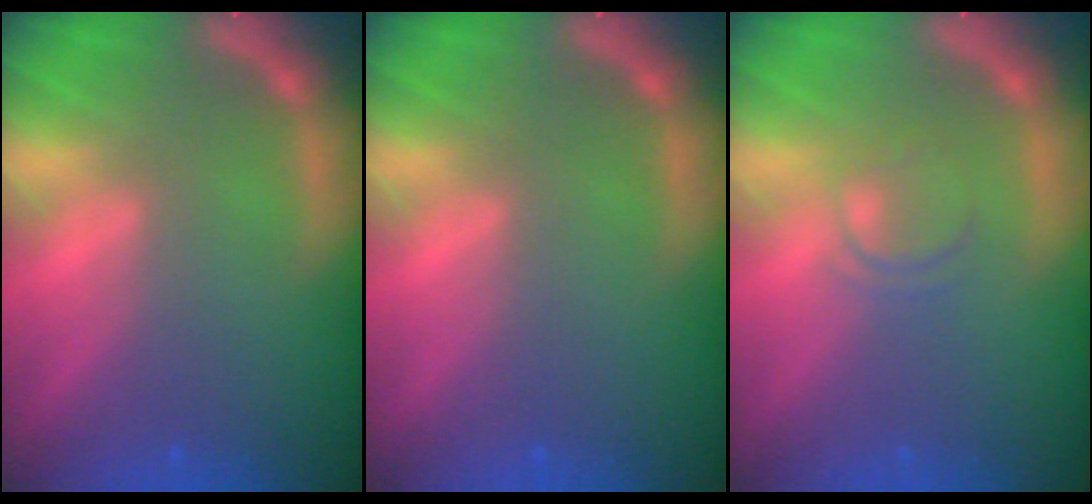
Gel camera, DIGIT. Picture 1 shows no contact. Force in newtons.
{"total": 0.0}
{"total": 2.0}